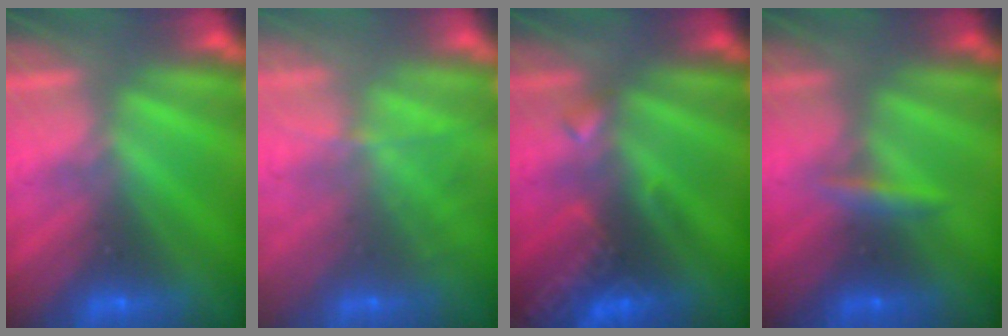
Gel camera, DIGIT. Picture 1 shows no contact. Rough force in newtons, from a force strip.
{"total": 7.2}
{"total": 2.6}
{"total": 2.4}